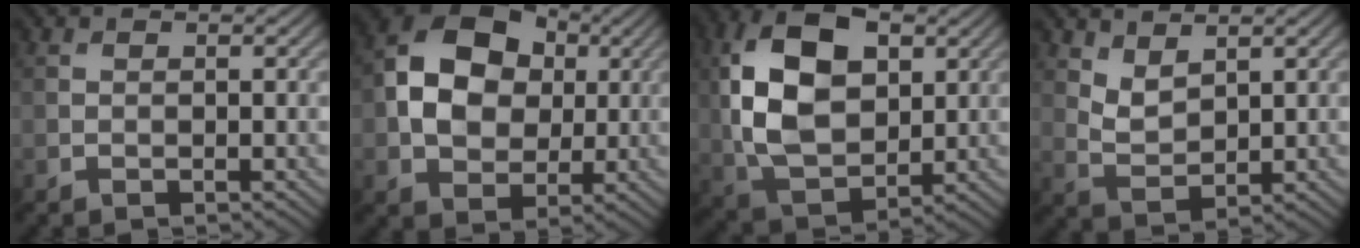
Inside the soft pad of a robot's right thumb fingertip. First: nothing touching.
{"total": 11.3, "force": [1.6, 8.5, 7.2], "torque": [-0.151, 0.015, 0.019]}
{"total": 14.4, "force": [2.9, 8.9, 10.9], "torque": [-0.249, 0.010, 0.055]}
{"total": 3.7, "force": [2.3, 1.8, 2.2], "torque": [-0.055, -0.009, 0.054]}